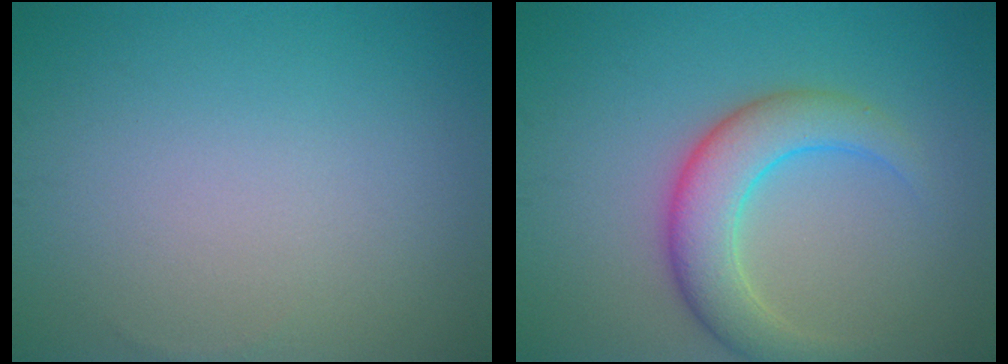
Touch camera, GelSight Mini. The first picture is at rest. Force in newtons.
{"total": 5.2, "press": 5.2, "slide": 0.1}